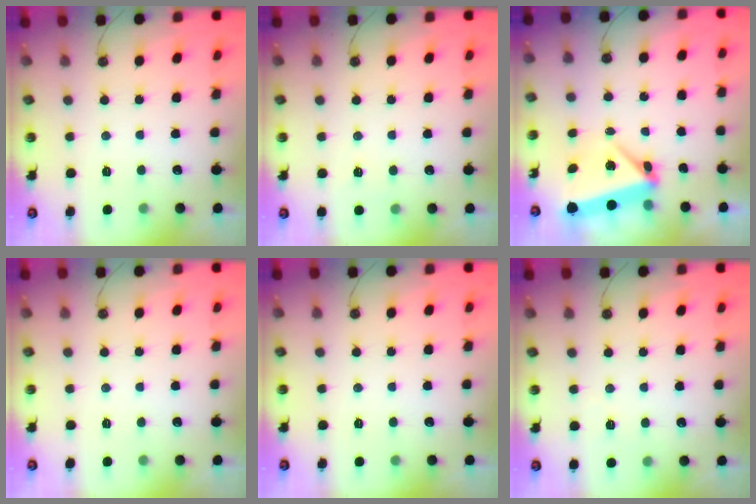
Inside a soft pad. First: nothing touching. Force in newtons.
{"total": 3.4, "press": 2.3, "slide": 2.5}
{"total": 5.9, "press": 5.9, "slide": 0.9}
{"total": 1.3, "press": 0.5, "slide": 1.2}
{"total": 0.0}
{"total": 1.9, "press": 1.9, "slide": 0.4}